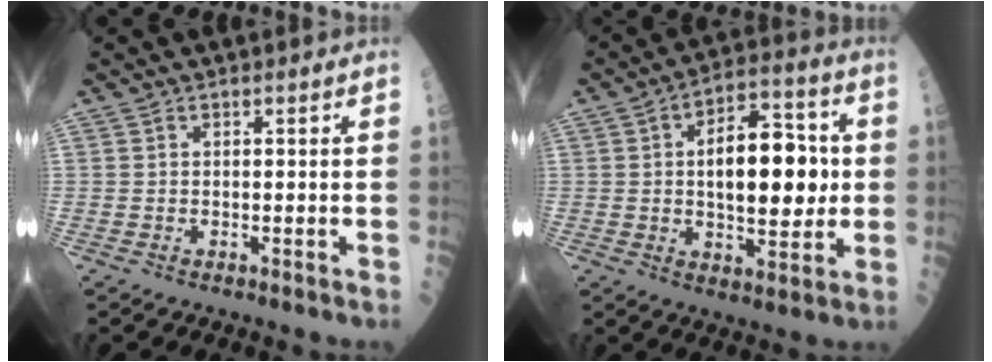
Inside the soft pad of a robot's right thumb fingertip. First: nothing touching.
{"total": 16.8, "force": [1.2, 8.3, 14.6], "torque": [-0.187, 0.014, 0.018]}